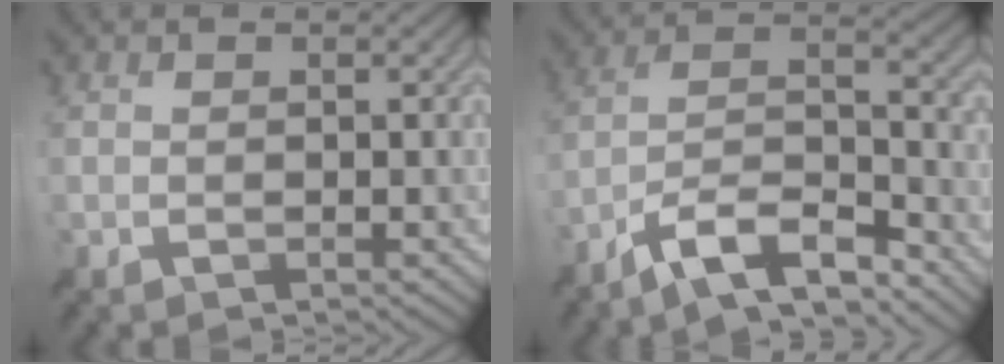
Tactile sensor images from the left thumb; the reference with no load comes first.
{"total": 10.7, "force": [-8.3, 2.6, 6.3], "torque": [-0.105, 0.010, -0.156]}